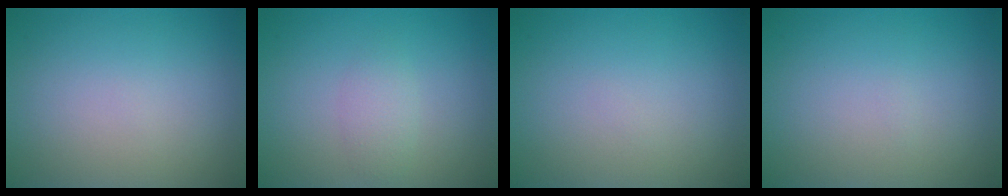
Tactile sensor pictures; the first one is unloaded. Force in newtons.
{"total": 1.5, "press": 1.5, "slide": 0.0}
{"total": 0.0}
{"total": 0.0}